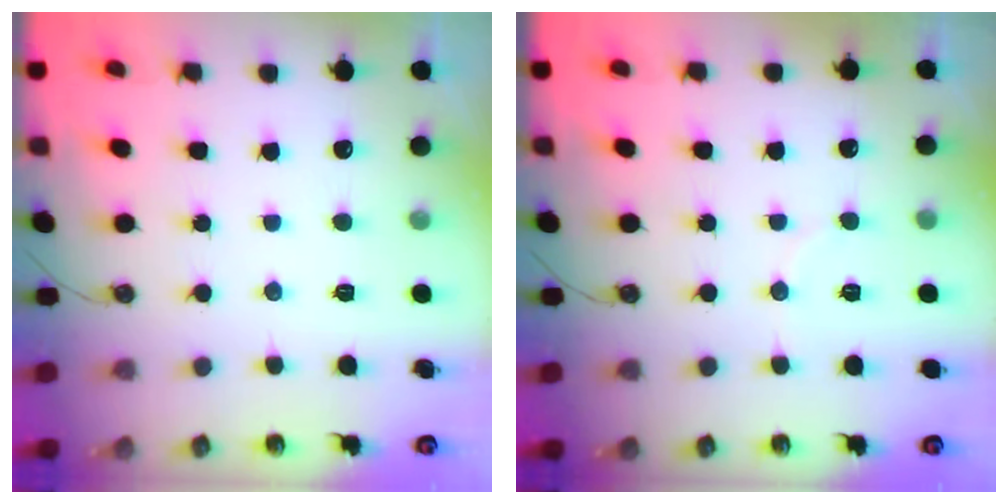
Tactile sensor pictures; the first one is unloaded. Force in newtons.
{"total": 2.9, "press": 2.9, "slide": 0.3}